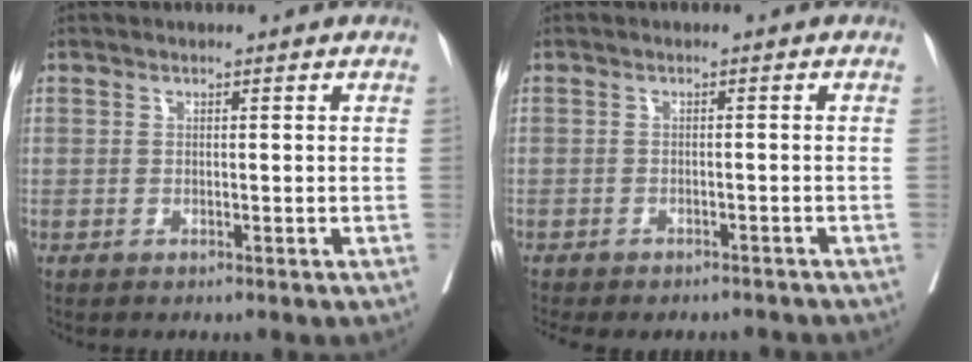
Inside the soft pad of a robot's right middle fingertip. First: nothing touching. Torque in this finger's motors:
{"motor_torque": [1.07, -1.07, 0.47, 0.10]}